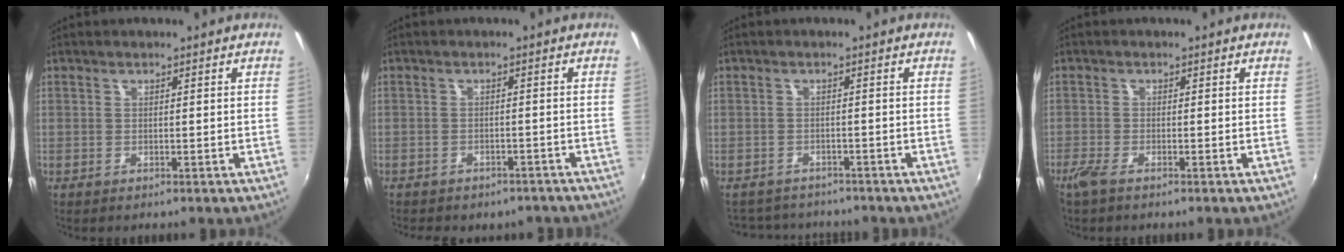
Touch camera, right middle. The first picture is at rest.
{"total": 7.1, "force": [-5.9, 3.1, 2.4], "torque": [-0.056, -0.012, -0.068]}
{"total": 7.1, "force": [-6.5, 2.4, 1.4], "torque": [-0.040, -0.001, -0.095]}
{"total": 2.5, "force": [-1.9, 0.4, 1.6], "torque": [-0.040, -0.009, -0.039]}